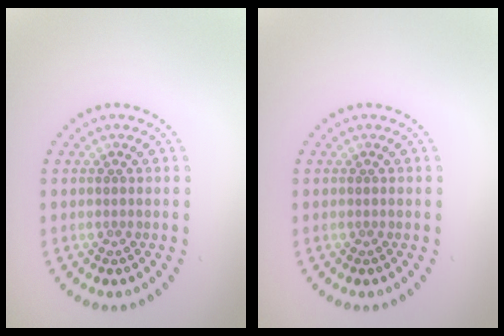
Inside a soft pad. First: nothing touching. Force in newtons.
{"total": 0.0}